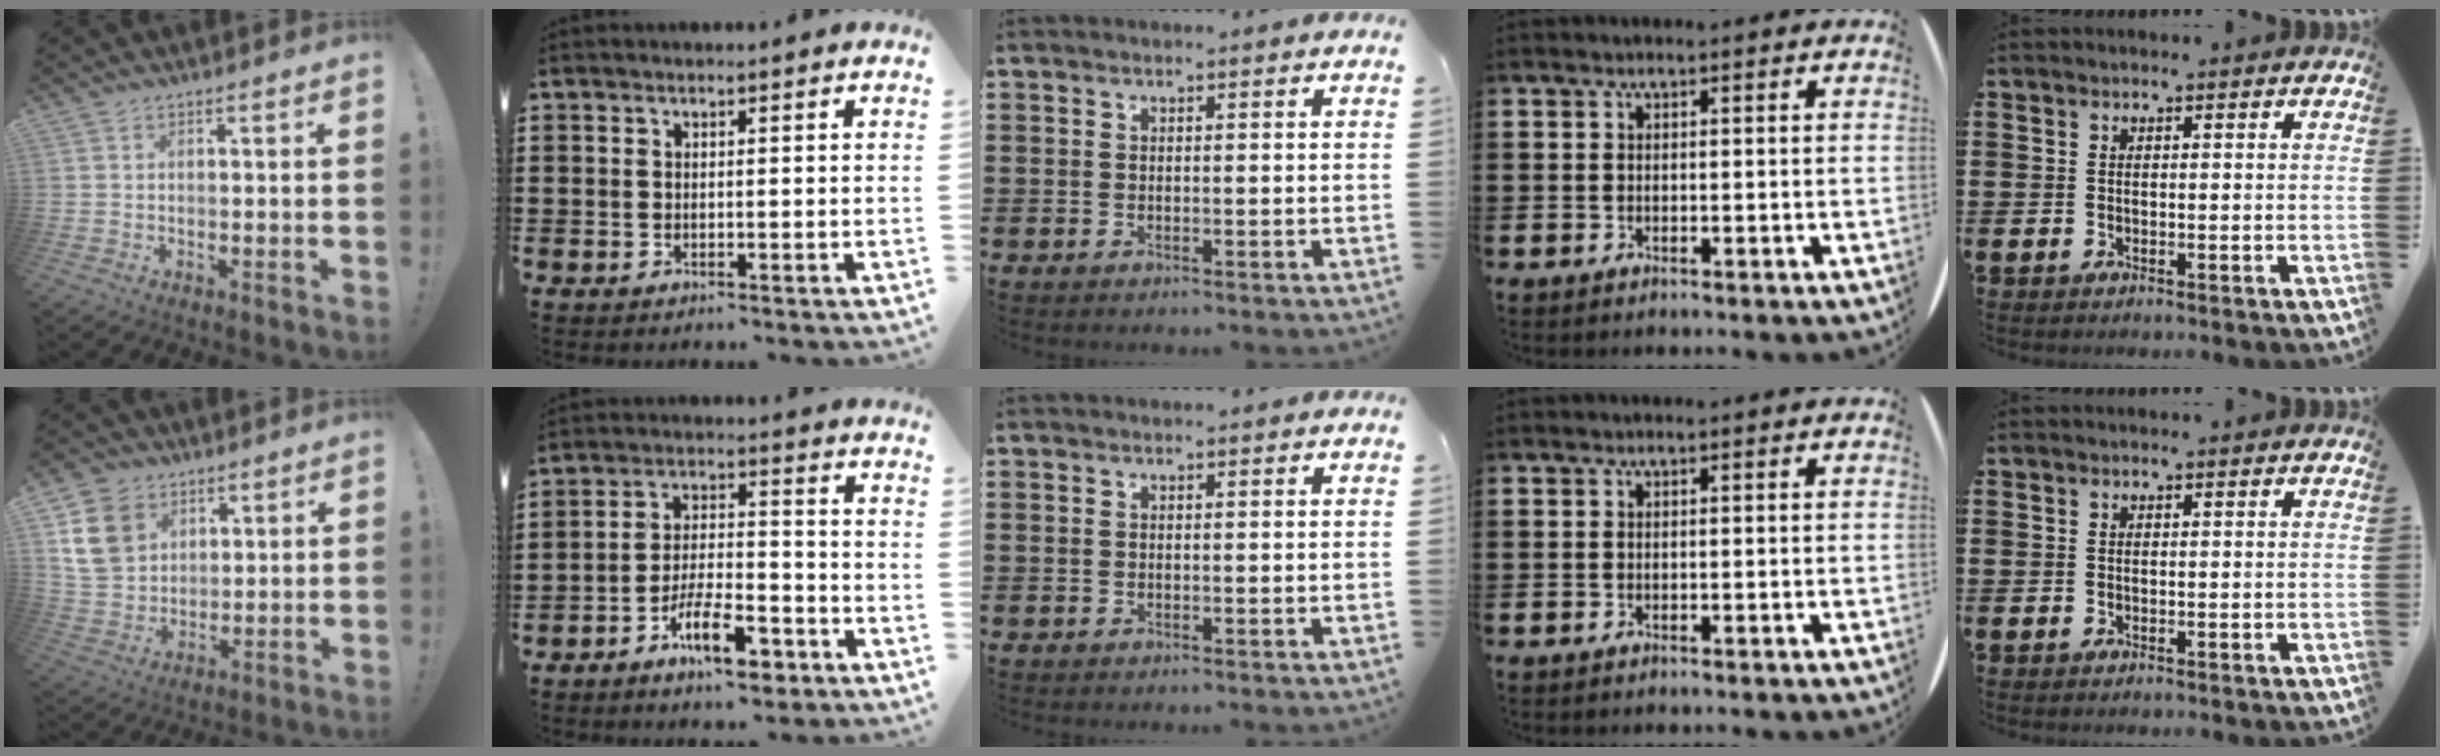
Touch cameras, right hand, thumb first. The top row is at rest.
{"thumb": {"total": 12.3, "force": [5.5, 9.7, 5.3], "torque": [-0.088, -0.019, 0.112]}, "index": {"total": 9.5, "force": [-5.9, 3.0, 6.7], "torque": [-0.124, 0.014, -0.107]}}